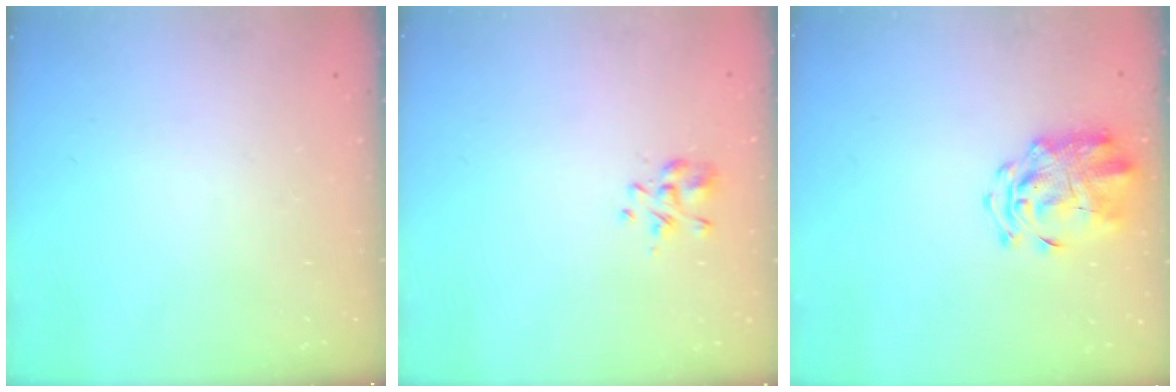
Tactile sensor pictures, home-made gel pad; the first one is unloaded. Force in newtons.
{"total": 2.5, "press": 2.3, "slide": 0.8}
{"total": 3.6, "press": 3.4, "slide": 1.0}